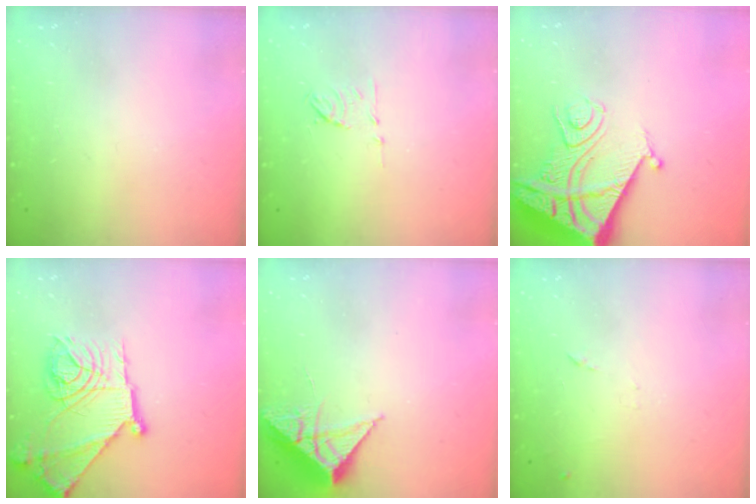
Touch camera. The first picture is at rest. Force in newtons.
{"total": 5.8, "press": 5.7, "slide": 1.1}
{"total": 14.0, "press": 13.9, "slide": 1.8}
{"total": 22.2, "press": 22.1, "slide": 2.3}
{"total": 7.0, "press": 7.0, "slide": 0.3}
{"total": 6.6, "press": 6.6, "slide": 0.4}